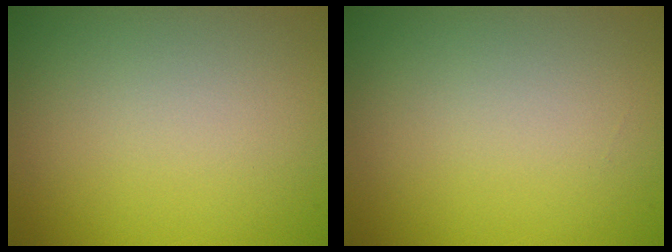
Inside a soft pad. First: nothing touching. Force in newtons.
{"total": 0.0}